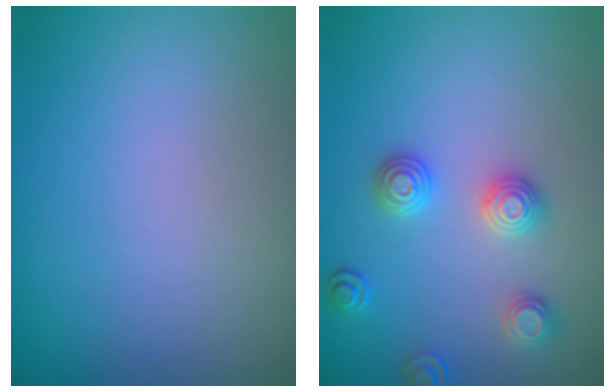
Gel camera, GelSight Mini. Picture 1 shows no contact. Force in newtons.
{"total": 3.0, "press": 2.9, "slide": 0.6}